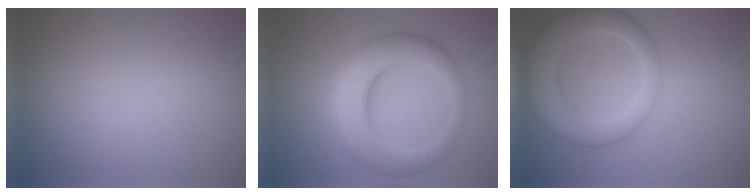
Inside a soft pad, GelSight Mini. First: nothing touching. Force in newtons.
{"total": 8.5, "press": 8.5, "slide": 0.3}
{"total": 7.2, "press": 7.2, "slide": 0.3}